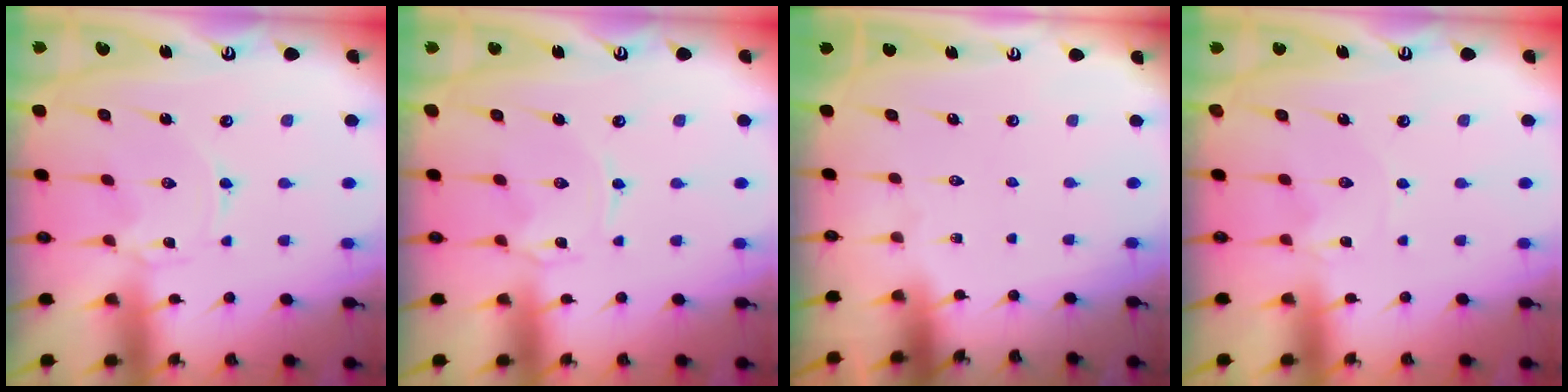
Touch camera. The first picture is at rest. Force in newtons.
{"total": 0.7, "press": 0.7, "slide": 0.2}
{"total": 0.0}
{"total": 0.0}